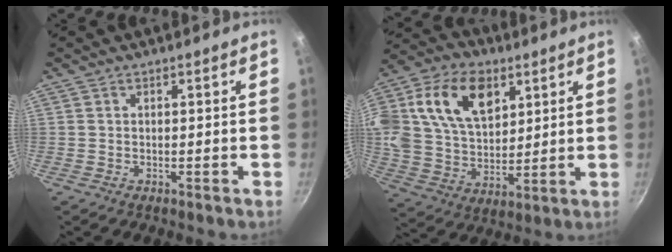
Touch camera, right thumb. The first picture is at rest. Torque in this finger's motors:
{"motor_torque": [0.72, 4.28, 0.86, -0.07, 0.24]}